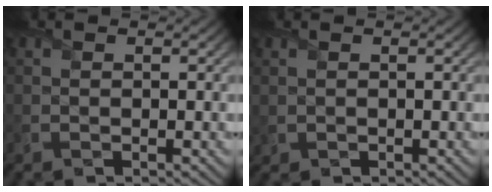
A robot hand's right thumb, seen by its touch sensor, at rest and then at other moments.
{"total": 0.6, "force": [0.2, 0.5, 0.3], "torque": [-0.011, -0.001, 0.008]}